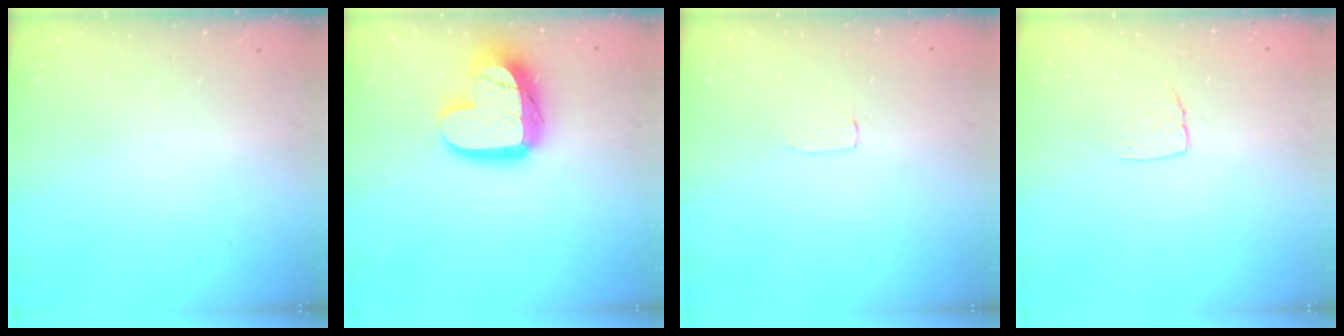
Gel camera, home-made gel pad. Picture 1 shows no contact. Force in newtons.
{"total": 16.1, "press": 16.1, "slide": 0.9}
{"total": 1.7, "press": 1.7, "slide": 0.1}
{"total": 5.1, "press": 5.1, "slide": 0.4}